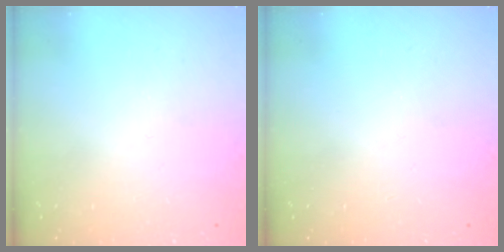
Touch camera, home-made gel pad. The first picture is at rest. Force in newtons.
{"total": 0.0}